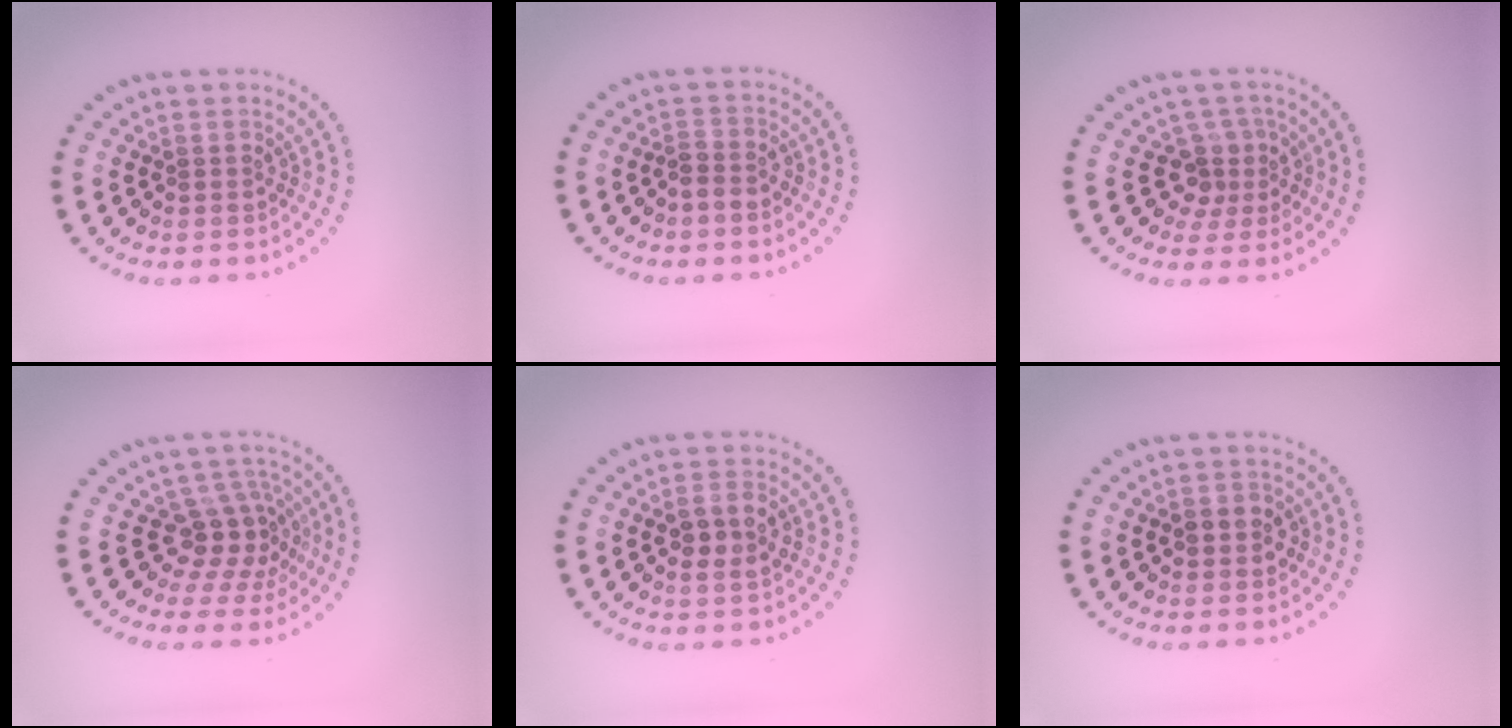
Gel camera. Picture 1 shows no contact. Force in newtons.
{"total": 1.4, "press": 1.2, "slide": 0.7}
{"total": 2.7, "press": 1.9, "slide": 1.9}
{"total": 3.7, "press": 2.8, "slide": 2.4}
{"total": 2.8, "press": 2.7, "slide": 0.5}
{"total": 1.9, "press": 1.9, "slide": 0.1}